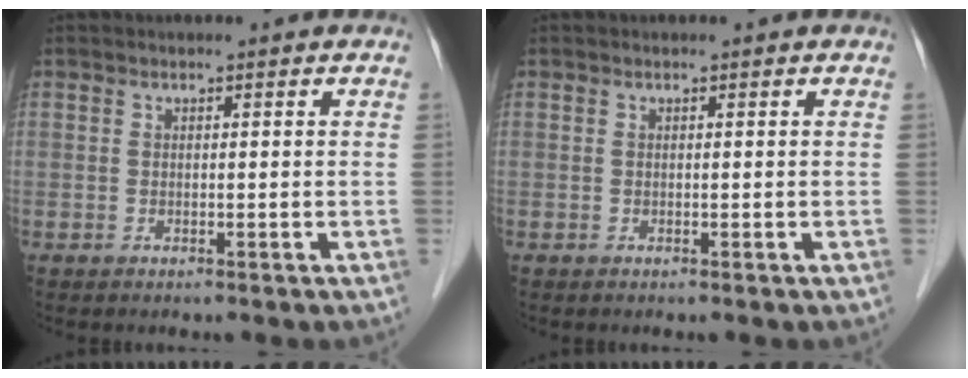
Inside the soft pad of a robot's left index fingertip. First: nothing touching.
{"total": 0.0}